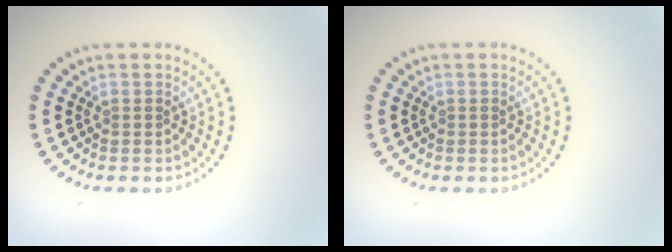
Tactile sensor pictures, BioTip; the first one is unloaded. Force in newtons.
{"total": 0.0}